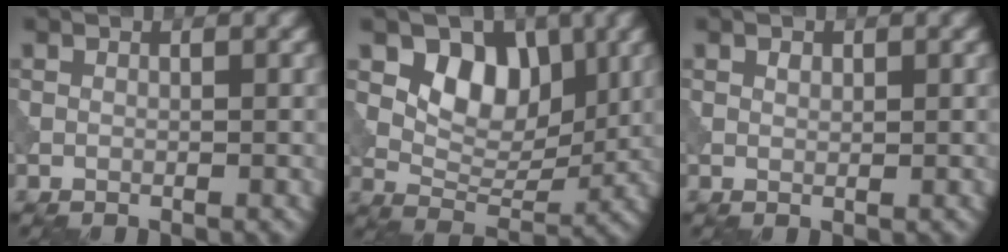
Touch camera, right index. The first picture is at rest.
{"total": 5.9, "force": [2.2, 4.0, 3.8], "torque": [-0.053, -0.013, 0.031]}
{"total": 0.5, "force": [0.2, 0.4, 0.3], "torque": [-0.008, -0.003, 0.005]}